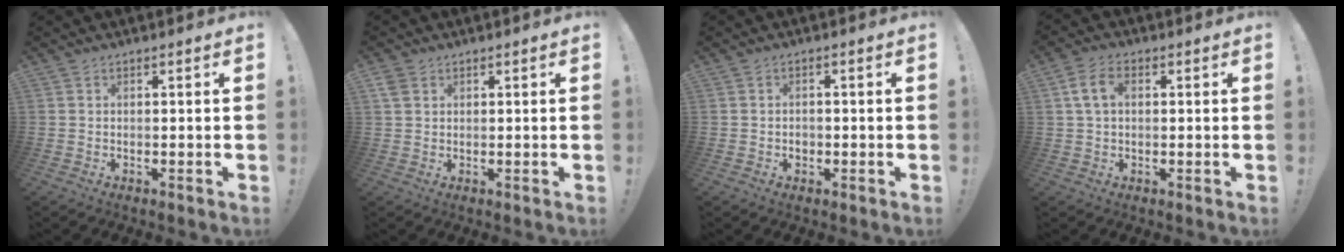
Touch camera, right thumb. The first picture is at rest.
{"total": 2.8, "force": [1.4, 2.1, 1.2], "torque": [-0.025, 0.003, 0.029]}
{"total": 1.4, "force": [-0.4, 1.3, 0.6], "torque": [-0.002, 0.003, -0.010]}
{"total": 6.6, "force": [1.5, 4.2, 4.9], "torque": [-0.107, 0.008, 0.027]}